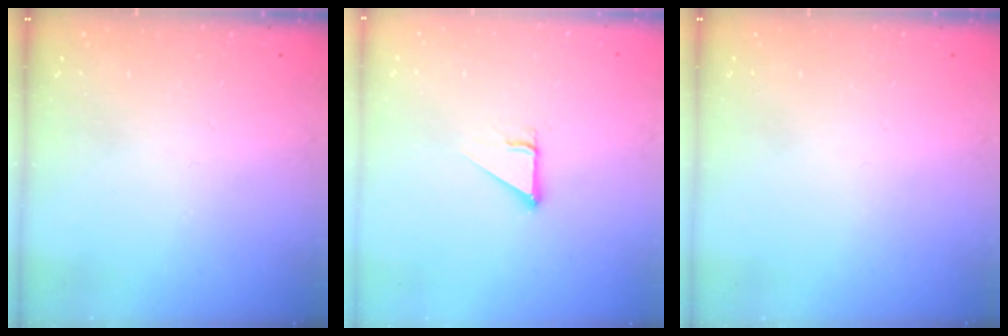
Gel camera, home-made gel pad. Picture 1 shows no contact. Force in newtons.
{"total": 2.9, "press": 2.8, "slide": 0.2}
{"total": 0.0}